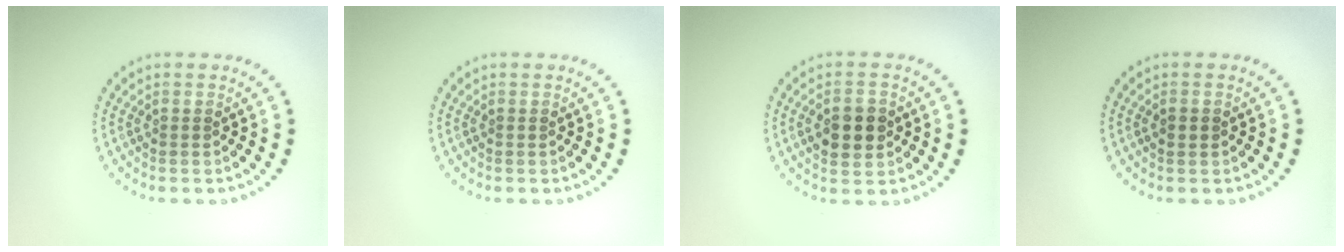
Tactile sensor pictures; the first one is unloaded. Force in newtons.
{"total": 0.0}
{"total": 3.8, "press": 3.8, "slide": 0.1}
{"total": 1.1, "press": 1.1, "slide": 0.2}